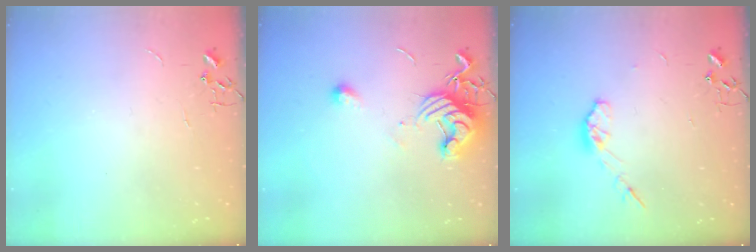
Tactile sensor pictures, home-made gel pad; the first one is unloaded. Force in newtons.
{"total": 12.4, "press": 12.4, "slide": 0.4}
{"total": 7.1, "press": 7.1, "slide": 0.5}